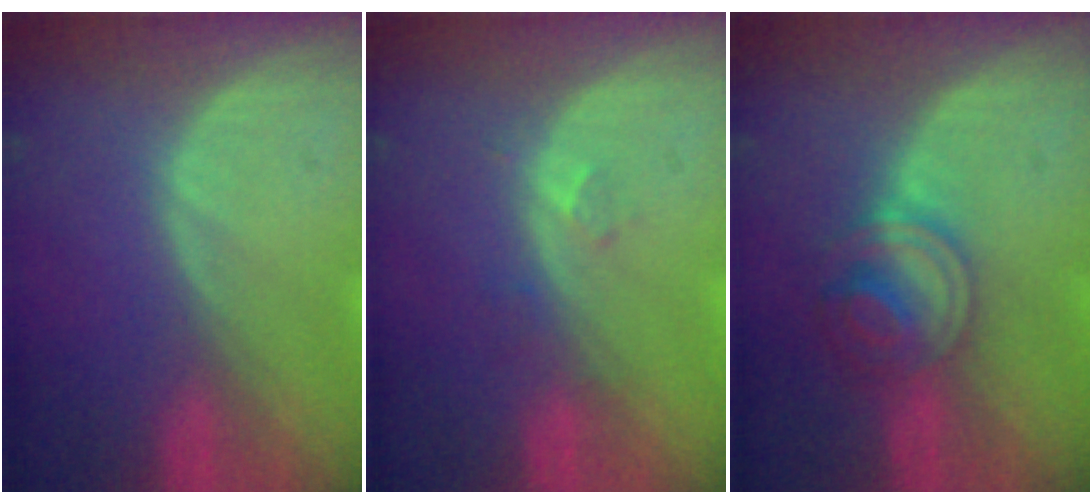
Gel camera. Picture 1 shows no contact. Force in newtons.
{"total": 1.9, "press": 1.6, "slide": 1.0}
{"total": 6.1, "press": 5.4, "slide": 2.8}